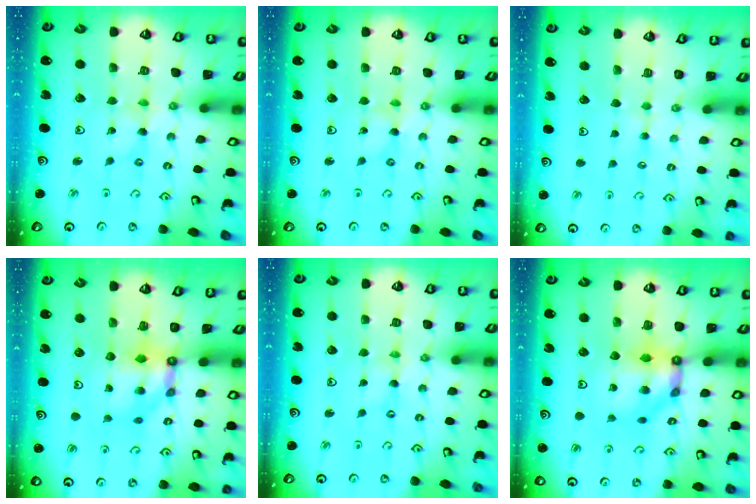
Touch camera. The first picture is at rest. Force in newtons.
{"total": 0.0}
{"total": 1.5, "press": 1.5, "slide": 0.4}
{"total": 6.6, "press": 6.6, "slide": 0.6}
{"total": 0.0}
{"total": 8.1, "press": 8.0, "slide": 0.9}